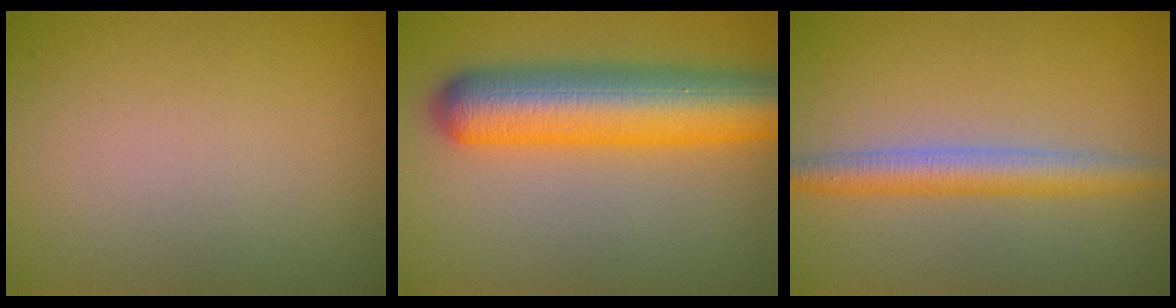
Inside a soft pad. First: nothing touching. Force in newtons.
{"total": 9.7, "press": 9.7, "slide": 0.4}
{"total": 3.6, "press": 3.6, "slide": 0.1}